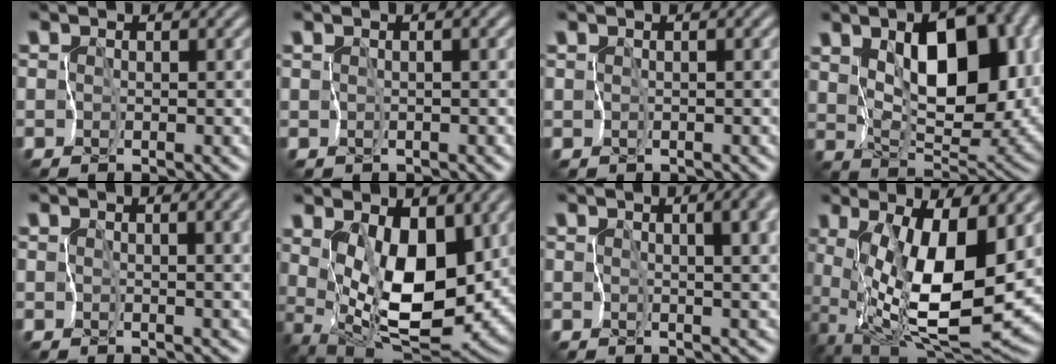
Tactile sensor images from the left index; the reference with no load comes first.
{"total": 0.0}
{"total": 0.0}
{"total": 9.8, "force": [2.9, 5.2, 7.8], "torque": [-0.125, -0.005, 0.058]}
{"total": 4.5, "force": [0.5, 2.4, 3.8], "torque": [-0.033, -0.005, 0.013]}
{"total": 9.1, "force": [2.3, 4.6, 7.4], "torque": [-0.139, -0.026, 0.062]}
{"total": 6.6, "force": [1.2, 3.0, 5.7], "torque": [-0.061, 0.008, 0.019]}
{"total": 12.0, "force": [1.5, 3.9, 11.2], "torque": [-0.188, -0.024, 0.036]}